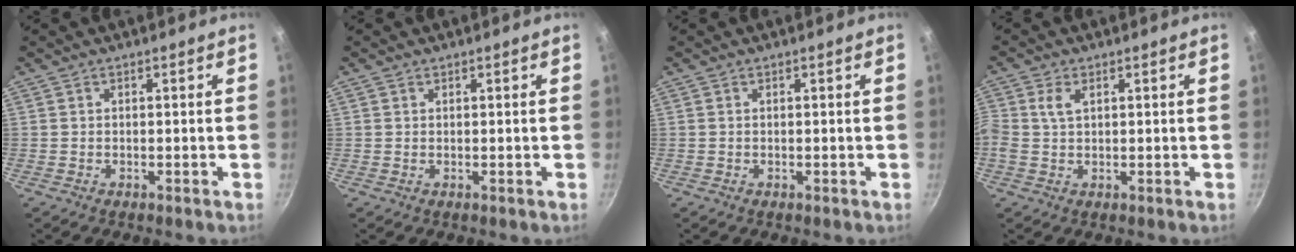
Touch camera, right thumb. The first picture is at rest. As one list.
[{"total": 0.6, "force": [0.4, 0.4, 0.1], "torque": [0.001, -0.002, 0.005]}, {"total": 0.0}, {"total": 3.2, "force": [0.9, 2.0, 2.4], "torque": [-0.052, 0.007, 0.015]}]